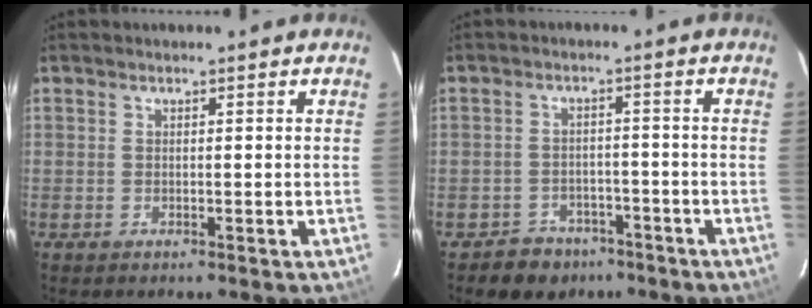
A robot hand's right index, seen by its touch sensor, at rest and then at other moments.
{"total": 6.7, "force": [-4.7, 4.7, 0.8], "torque": [-0.030, 0.024, -0.060]}